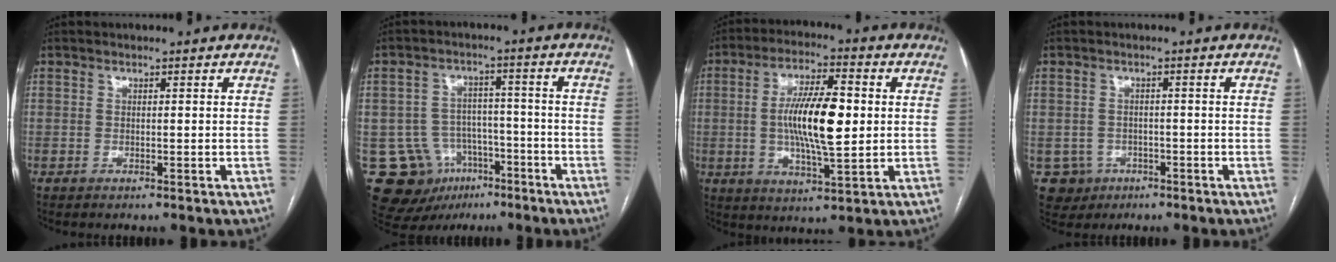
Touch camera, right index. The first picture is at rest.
{"total": 11.3, "force": [-5.8, 9.1, 3.5], "torque": [-0.065, 0.031, -0.078]}
{"total": 12.5, "force": [0.5, 3.0, 12.1], "torque": [-0.223, 0.006, 0.008]}
{"total": 4.2, "force": [-1.7, 3.8, 0.1], "torque": [-0.003, 0.007, -0.021]}